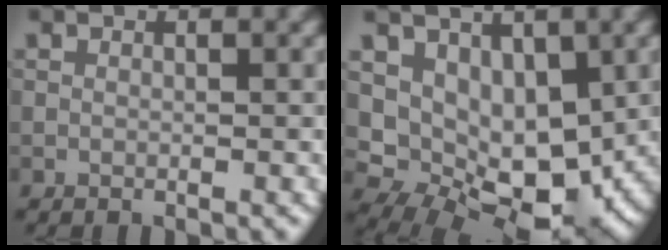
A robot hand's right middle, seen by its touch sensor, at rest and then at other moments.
{"total": 8.4, "force": [1.3, 5.6, 6.2], "torque": [-0.088, -0.017, 0.029]}